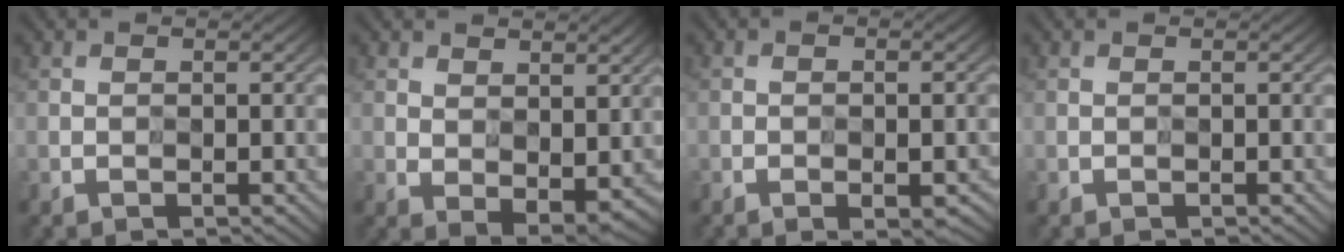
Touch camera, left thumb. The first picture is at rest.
{"total": 5.3, "force": [2.0, 3.3, 3.7], "torque": [-0.065, -0.010, 0.044]}
{"total": 3.7, "force": [-2.0, 1.1, 2.9], "torque": [-0.042, -0.005, -0.024]}
{"total": 0.0}